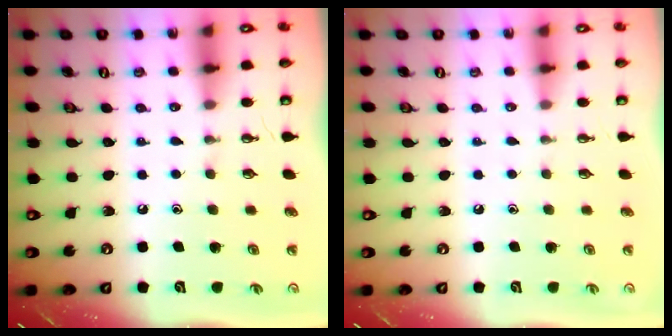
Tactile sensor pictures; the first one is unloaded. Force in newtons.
{"total": 0.0}